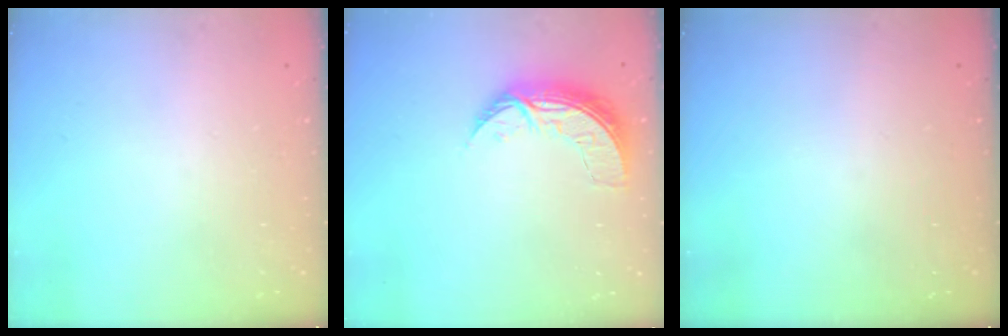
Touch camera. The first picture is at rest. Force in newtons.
{"total": 8.1, "press": 8.0, "slide": 0.8}
{"total": 0.0}